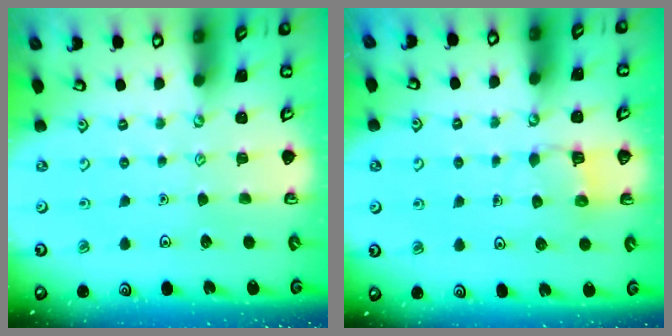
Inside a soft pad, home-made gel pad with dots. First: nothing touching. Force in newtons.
{"total": 4.6, "press": 4.6, "slide": 0.3}